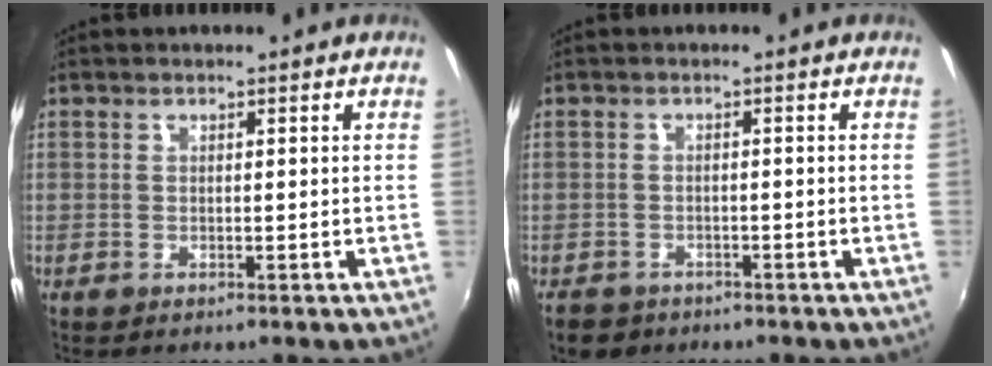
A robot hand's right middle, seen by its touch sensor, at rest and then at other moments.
{"total": 3.7, "force": [-2.5, 2.4, 1.1], "torque": [-0.034, -0.007, -0.041]}